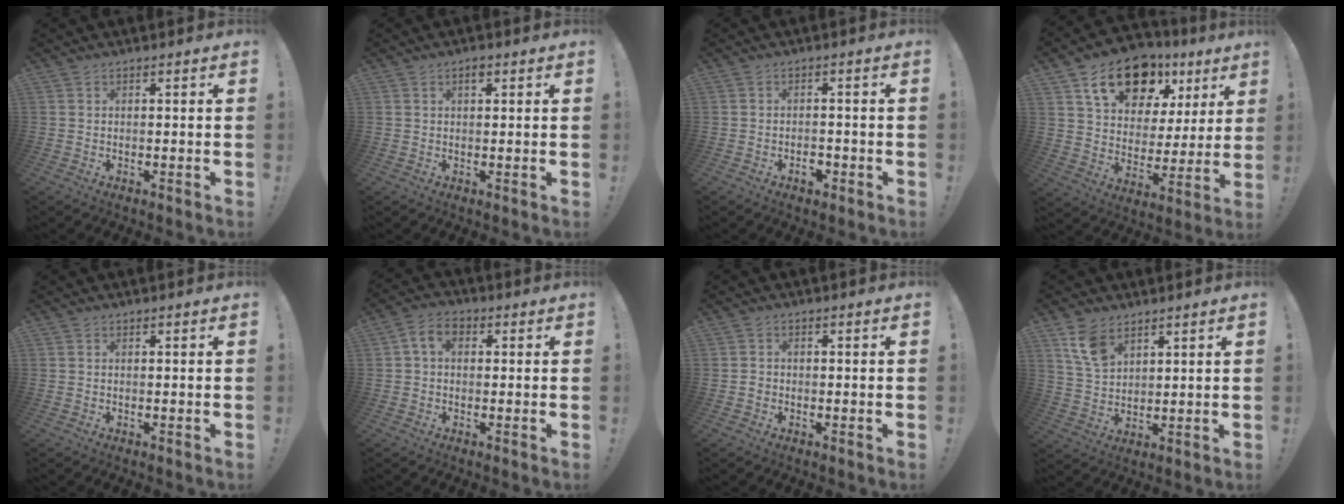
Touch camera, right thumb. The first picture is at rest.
{"total": 1.6, "force": [0.9, 0.9, 1.1], "torque": [-0.011, -0.003, 0.013]}
{"total": 2.7, "force": [-1.7, 1.5, 1.5], "torque": [-0.010, 0.007, -0.031]}
{"total": 17.4, "force": [10.6, 10.6, 9.0], "torque": [-0.137, -0.057, 0.189]}
{"total": 0.0}
{"total": 5.8, "force": [1.3, 4.1, 3.9], "torque": [-0.079, 0.008, 0.026]}
{"total": 1.3, "force": [-0.5, 1.2, 0.3], "torque": [-0.004, 0.006, -0.009]}
{"total": 8.6, "force": [5.5, 4.8, 4.6], "torque": [-0.084, -0.021, 0.109]}